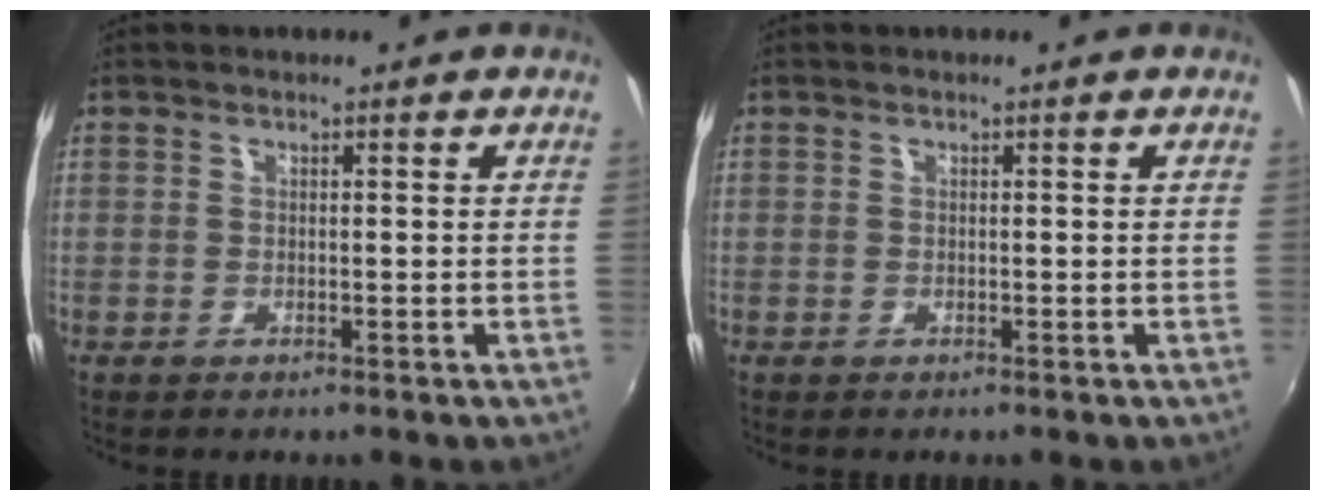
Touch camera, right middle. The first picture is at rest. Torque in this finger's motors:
{"motor_torque": [0.00, 0.00, 0.00, 0.01]}